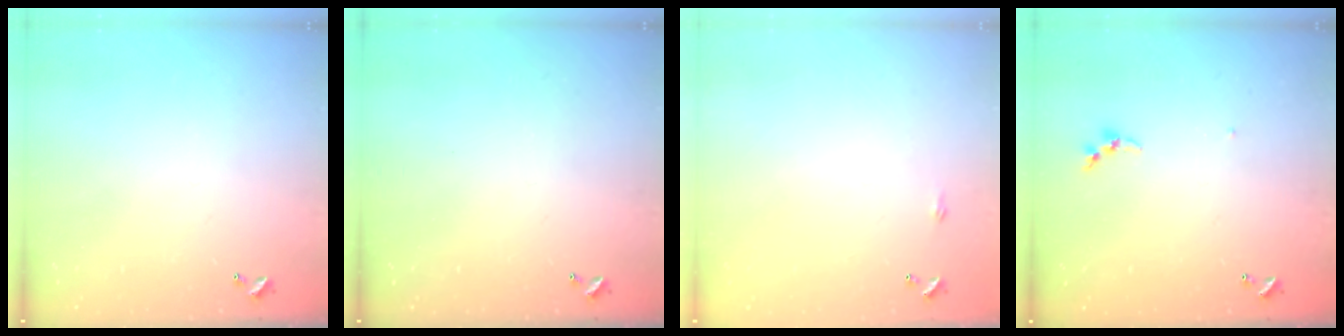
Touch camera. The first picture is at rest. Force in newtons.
{"total": 0.0}
{"total": 2.2, "press": 2.1, "slide": 0.4}
{"total": 3.5, "press": 3.4, "slide": 0.4}